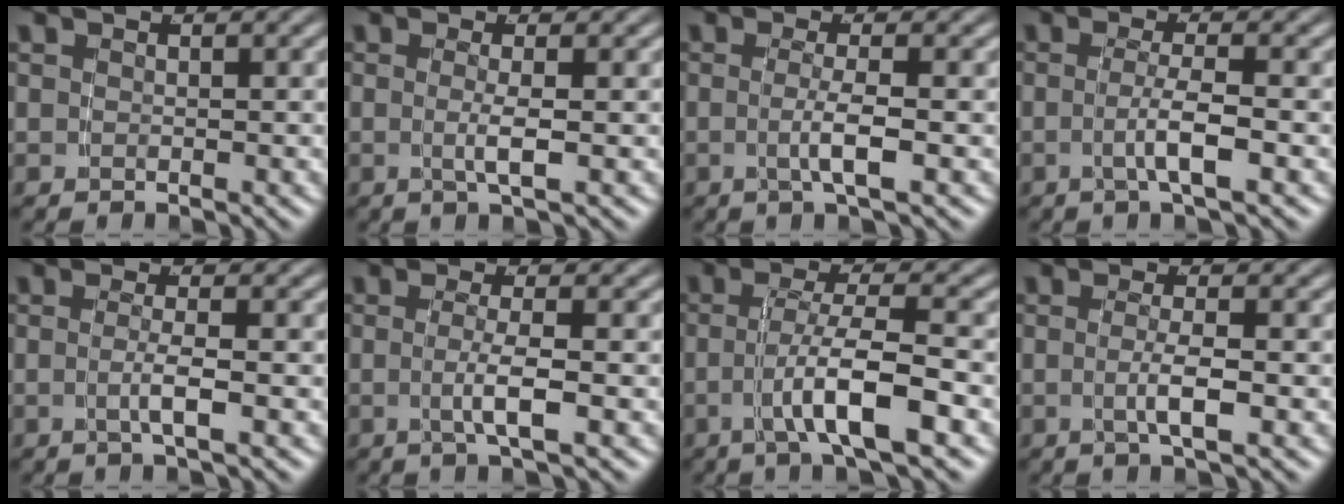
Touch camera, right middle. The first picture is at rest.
{"total": 2.0, "force": [-0.4, -0.6, 1.9], "torque": [-0.039, -0.010, -0.002]}
{"total": 2.5, "force": [-0.6, -0.6, 2.4], "torque": [-0.042, -0.007, -0.008]}
{"total": 2.8, "force": [-1.0, -0.5, 2.6], "torque": [-0.043, -0.004, -0.014]}
{"total": 2.0, "force": [-0.8, -0.7, 1.7], "torque": [-0.033, -0.007, -0.010]}
{"total": 2.6, "force": [-0.6, -0.6, 2.5], "torque": [-0.045, -0.006, -0.008]}
{"total": 5.0, "force": [-1.7, 0.3, 4.7], "torque": [-0.081, -0.002, -0.028]}
{"total": 2.3, "force": [-0.7, -0.5, 2.2], "torque": [-0.039, -0.007, -0.008]}